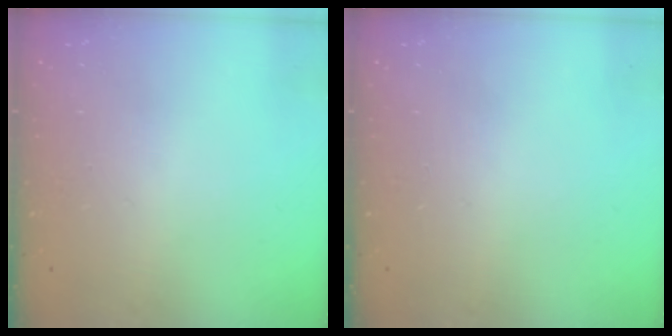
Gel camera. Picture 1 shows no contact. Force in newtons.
{"total": 0.0}